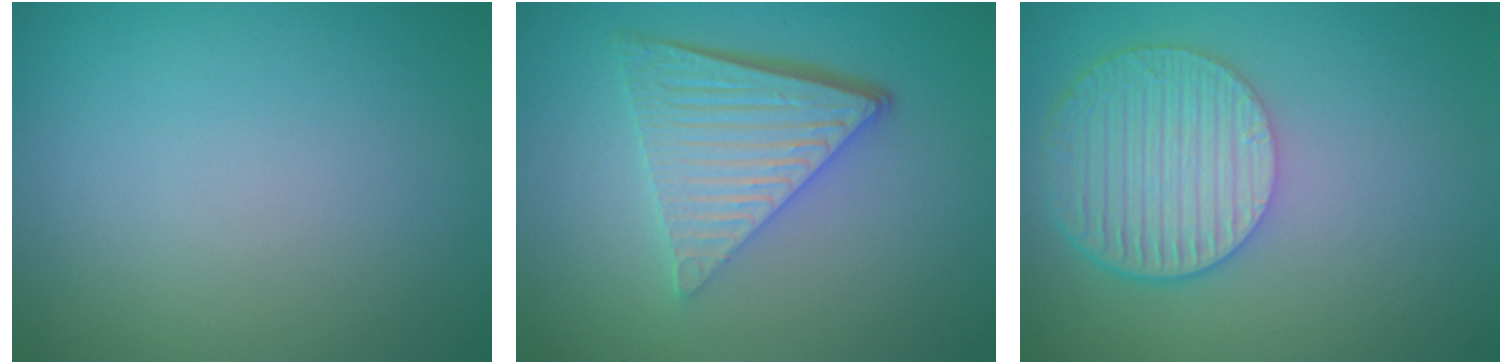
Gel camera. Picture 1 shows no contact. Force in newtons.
{"total": 6.5, "press": 4.4, "slide": 4.8}
{"total": 6.0, "press": 4.4, "slide": 4.0}